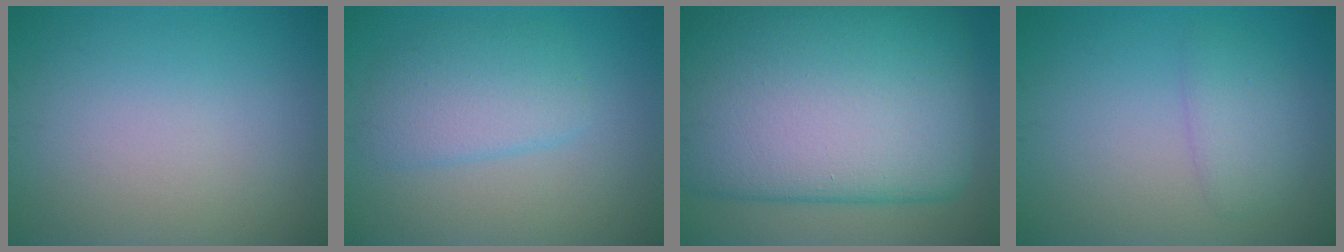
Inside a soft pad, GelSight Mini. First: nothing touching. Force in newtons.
{"total": 3.9, "press": 3.9, "slide": 0.1}
{"total": 20.7, "press": 20.7, "slide": 0.9}
{"total": 2.2, "press": 2.2, "slide": 0.2}